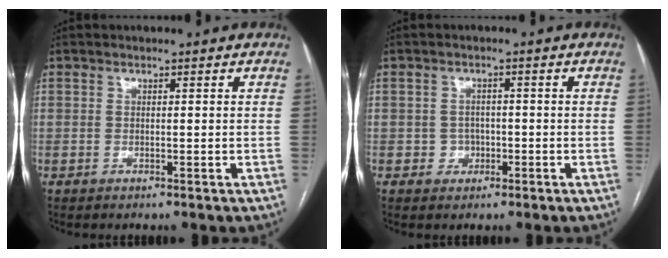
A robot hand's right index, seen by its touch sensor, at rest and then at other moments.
{"total": 2.2, "force": [-0.8, 2.0, 0.5], "torque": [0.000, 0.009, -0.011]}